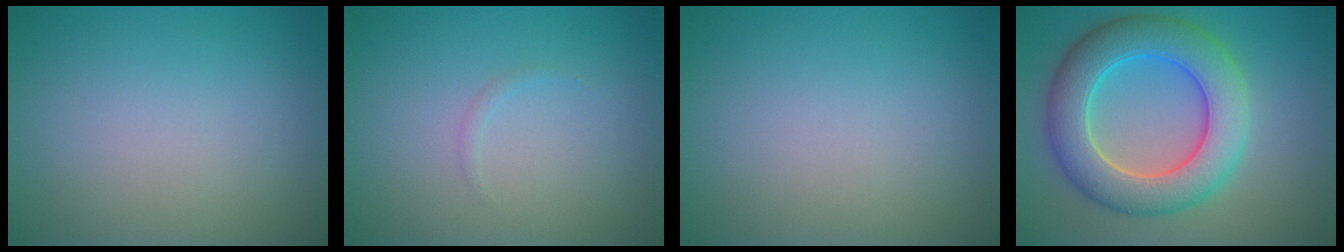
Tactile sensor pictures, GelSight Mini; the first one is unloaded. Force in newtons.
{"total": 0.5, "press": 0.5, "slide": 0.0}
{"total": 0.0}
{"total": 8.4, "press": 8.4, "slide": 0.3}